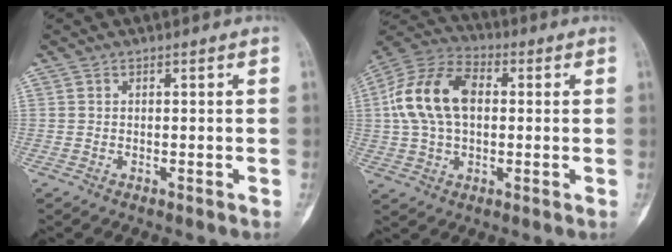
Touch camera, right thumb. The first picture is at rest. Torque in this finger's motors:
{"motor_torque": [0.45, 0.69, 0.83, -0.59, 0.44]}